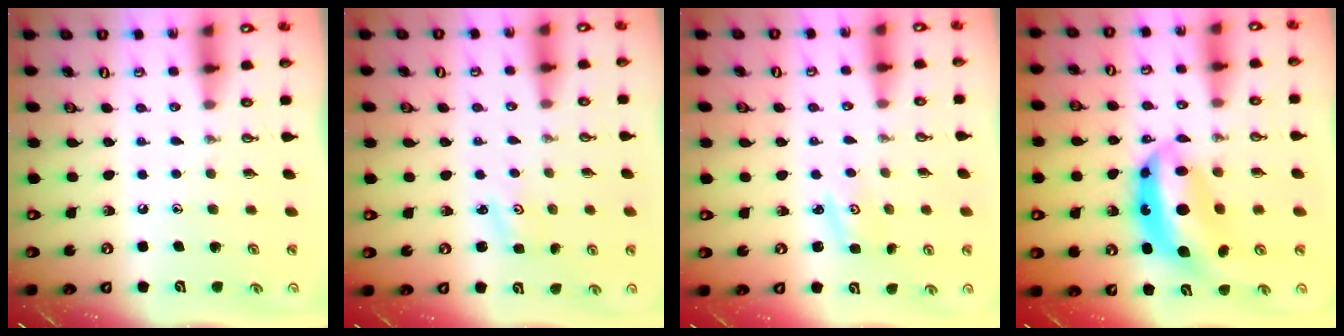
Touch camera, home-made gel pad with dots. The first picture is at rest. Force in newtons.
{"total": 1.3, "press": 1.3, "slide": 0.2}
{"total": 2.5, "press": 2.5, "slide": 0.4}
{"total": 12.7, "press": 12.6, "slide": 0.9}